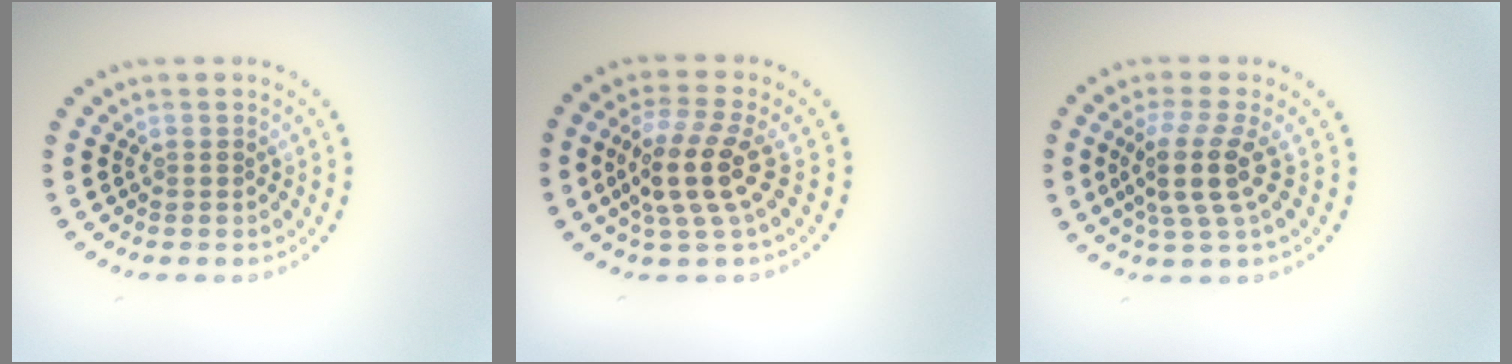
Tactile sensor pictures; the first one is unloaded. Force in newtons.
{"total": 4.3, "press": 3.7, "slide": 2.1}
{"total": 3.9, "press": 3.0, "slide": 2.5}